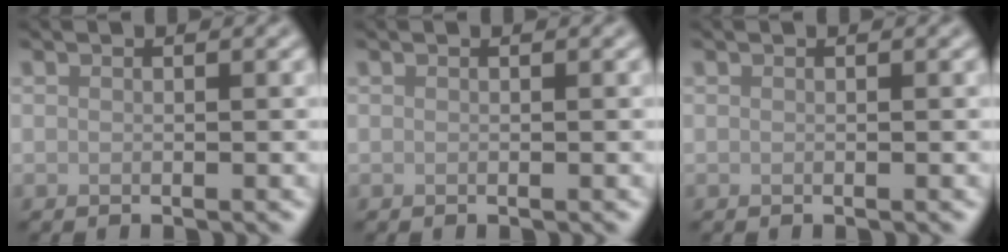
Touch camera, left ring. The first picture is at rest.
{"total": 0.0}
{"total": 0.0}